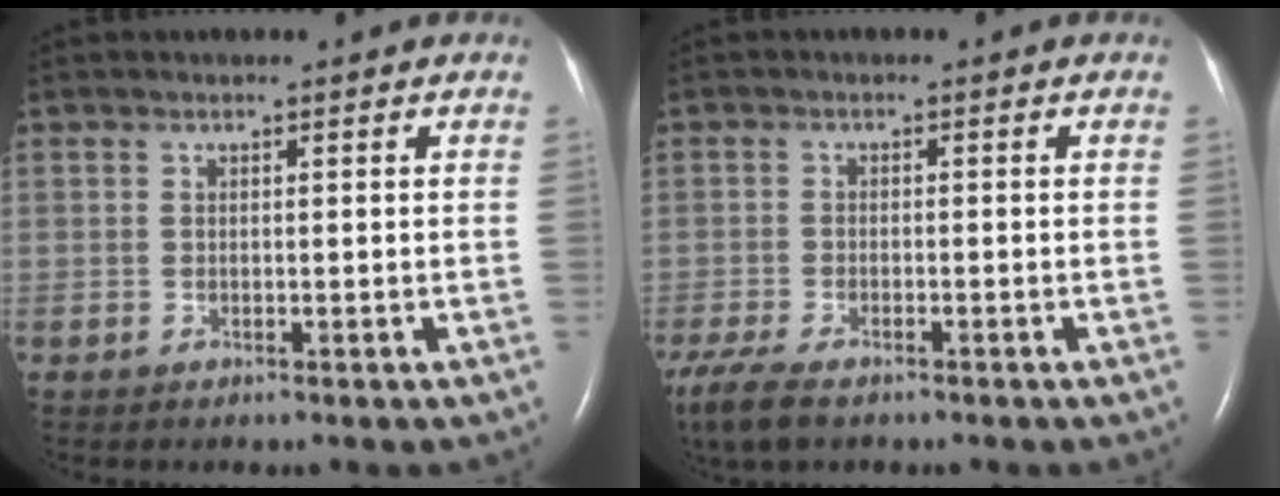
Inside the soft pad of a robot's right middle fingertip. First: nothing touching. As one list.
[{"total": 9.0, "force": [-6.5, 3.3, 5.2], "torque": [-0.110, -0.020, -0.109]}]